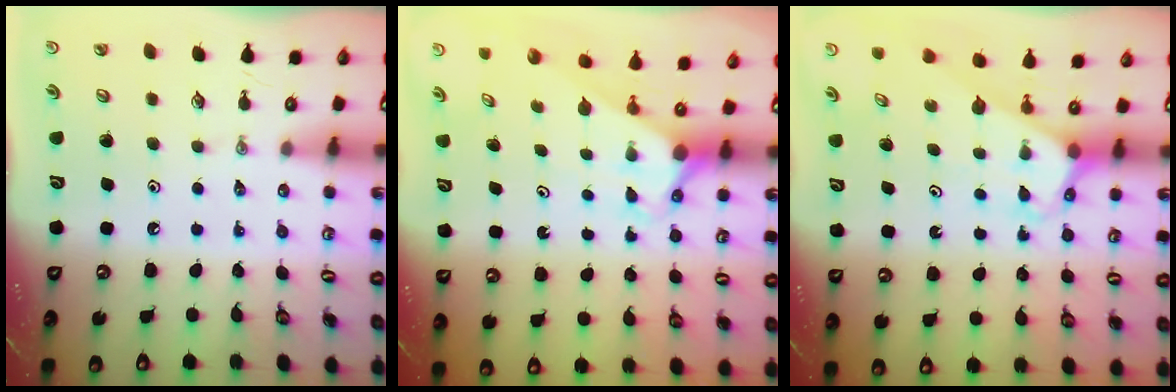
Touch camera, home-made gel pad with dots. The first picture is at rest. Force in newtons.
{"total": 2.8, "press": 2.8, "slide": 0.0}
{"total": 3.1, "press": 3.1, "slide": 0.2}